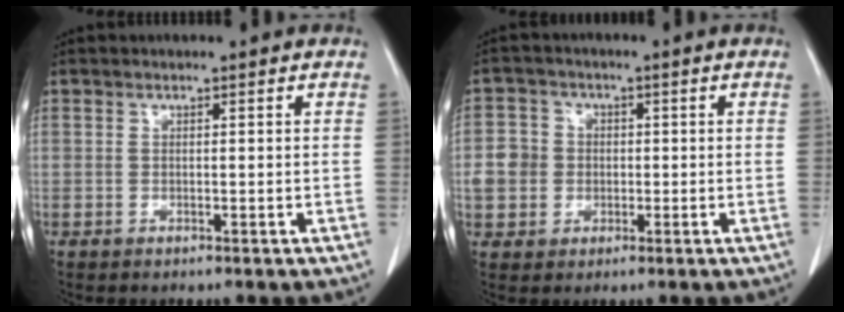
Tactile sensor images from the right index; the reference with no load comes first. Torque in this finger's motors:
{"motor_torque": [0.41, 0.08, 0.17, 0.05]}